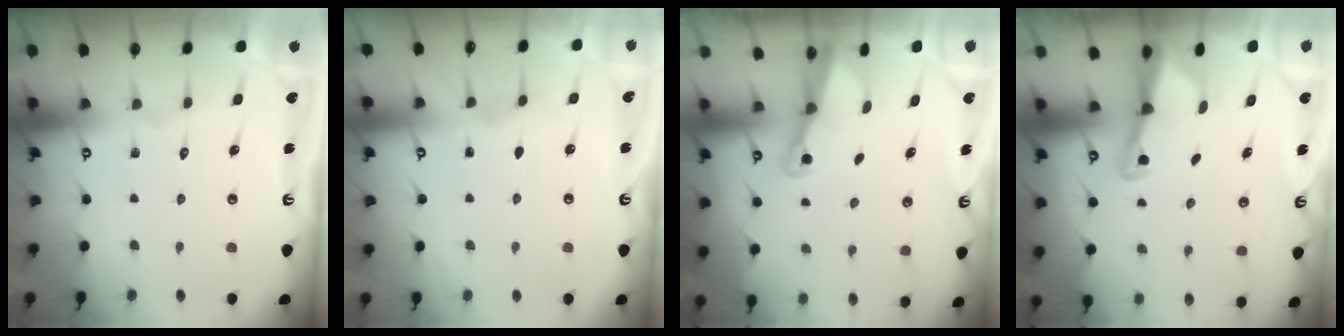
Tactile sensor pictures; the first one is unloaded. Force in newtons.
{"total": 3.0, "press": 3.0, "slide": 0.4}
{"total": 2.2, "press": 2.2, "slide": 0.3}
{"total": 3.0, "press": 3.0, "slide": 0.3}